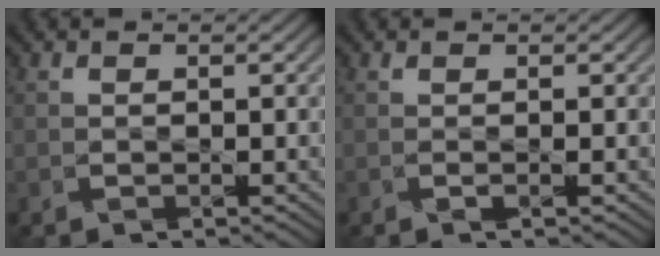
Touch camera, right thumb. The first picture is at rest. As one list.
[{"total": 0.7, "force": [-0.2, -0.3, 0.6], "torque": [-0.014, 0.000, -0.003]}]